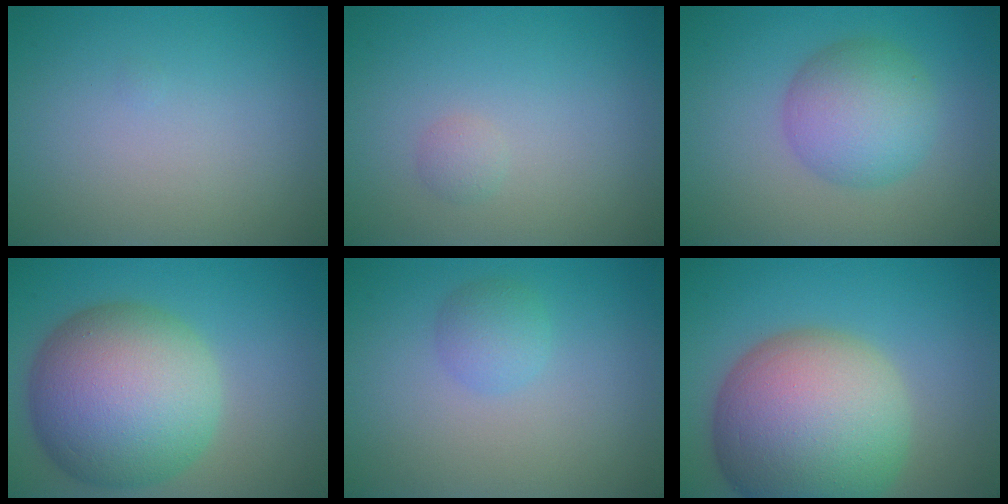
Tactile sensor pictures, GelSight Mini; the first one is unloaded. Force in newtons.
{"total": 0.7, "press": 0.7, "slide": 0.0}
{"total": 5.3, "press": 5.3, "slide": 0.1}
{"total": 13.0, "press": 13.0, "slide": 0.4}
{"total": 1.9, "press": 1.9, "slide": 0.1}
{"total": 14.9, "press": 14.8, "slide": 0.9}